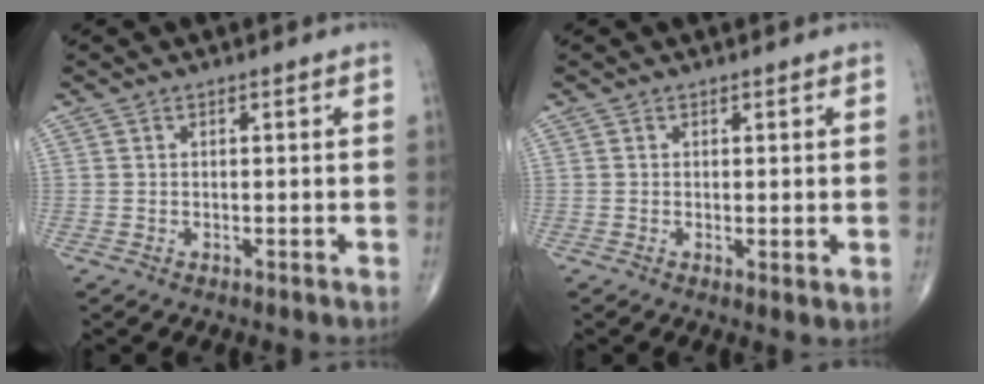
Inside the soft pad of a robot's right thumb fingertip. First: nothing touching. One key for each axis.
{"total": 1.3, "fx": 0.1, "fy": 0.4, "fz": 1.2, "tx": -0.020, "ty": -0.007, "tz": 0.000}